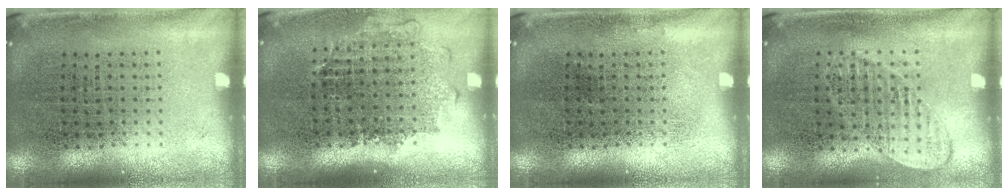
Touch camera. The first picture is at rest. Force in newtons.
{"total": 1.1, "press": 1.0, "slide": 0.5}
{"total": 0.0}
{"total": 1.0, "press": 1.0, "slide": 0.2}